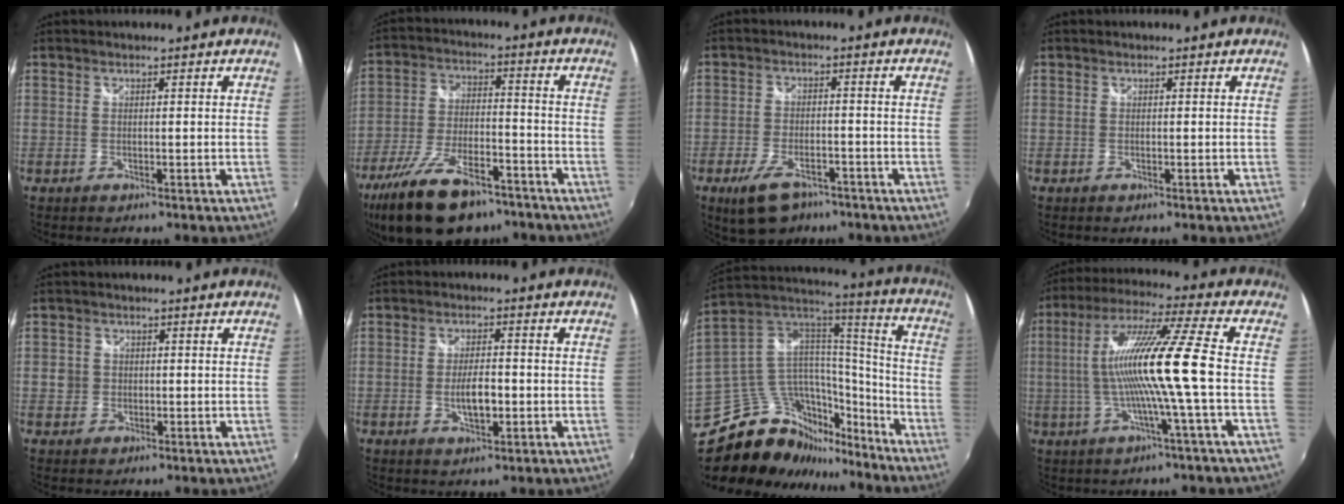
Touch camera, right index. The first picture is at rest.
{"total": 19.1, "force": [-13.4, 8.3, 10.6], "torque": [-0.223, -0.023, -0.223]}
{"total": 9.6, "force": [-6.5, 4.7, 5.3], "torque": [-0.123, -0.013, -0.111]}
{"total": 0.0}
{"total": 2.6, "force": [-0.6, 2.5, 0.5], "torque": [-0.011, 0.000, -0.011]}
{"total": 5.1, "force": [-1.2, 2.0, 4.5], "torque": [-0.087, -0.003, -0.018]}
{"total": 25.7, "force": [-17.3, 14.2, 12.7], "torque": [-0.245, 0.040, -0.259]}
{"total": 14.4, "force": [-1.8, -1.8, 14.1], "torque": [-0.262, 0.003, -0.030]}